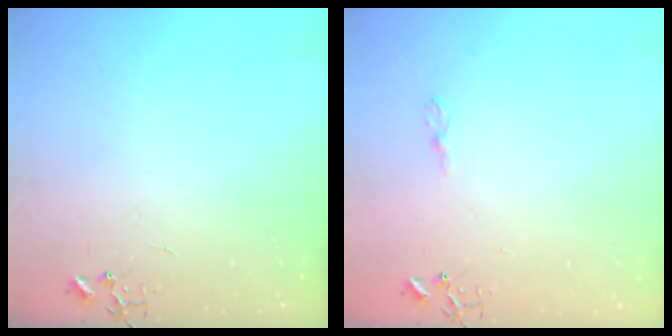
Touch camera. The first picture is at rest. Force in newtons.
{"total": 3.6, "press": 3.6, "slide": 0.4}